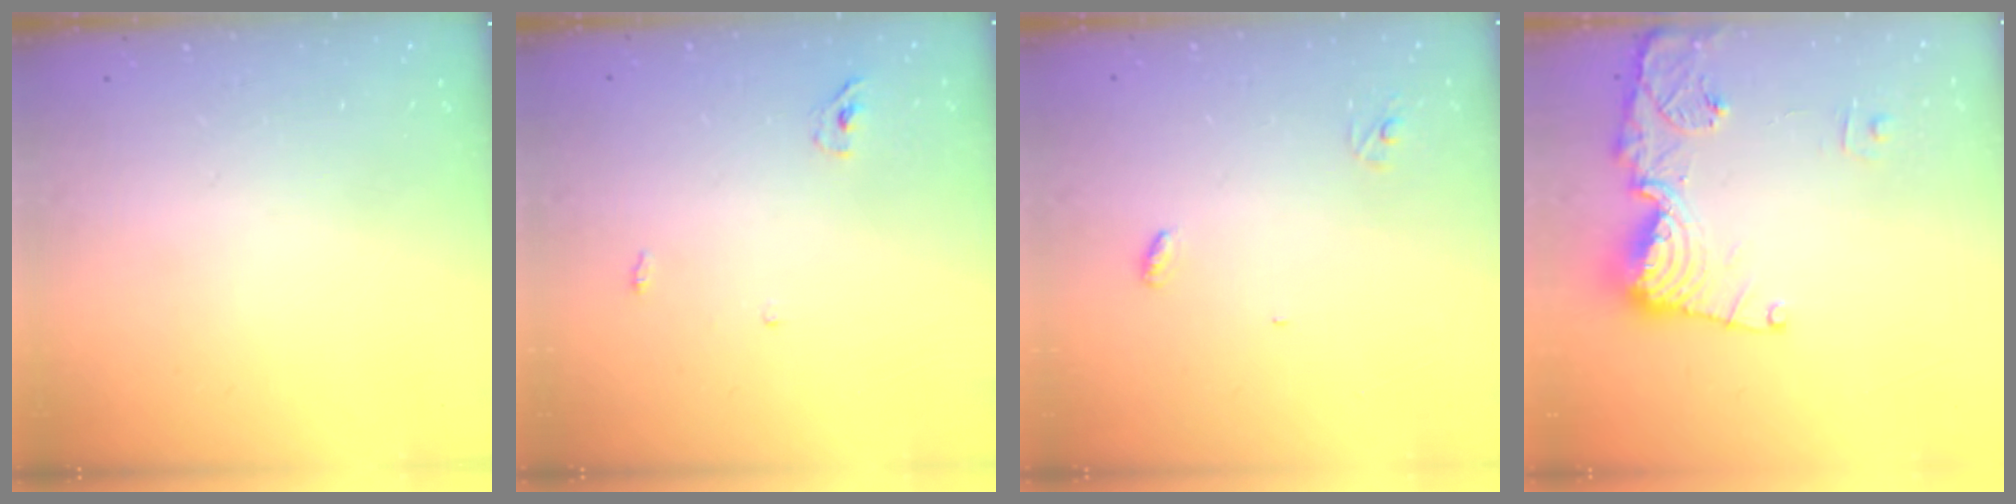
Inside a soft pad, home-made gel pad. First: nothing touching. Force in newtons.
{"total": 3.3, "press": 3.3, "slide": 0.7}
{"total": 3.2, "press": 3.2, "slide": 0.3}
{"total": 13.6, "press": 13.5, "slide": 1.8}